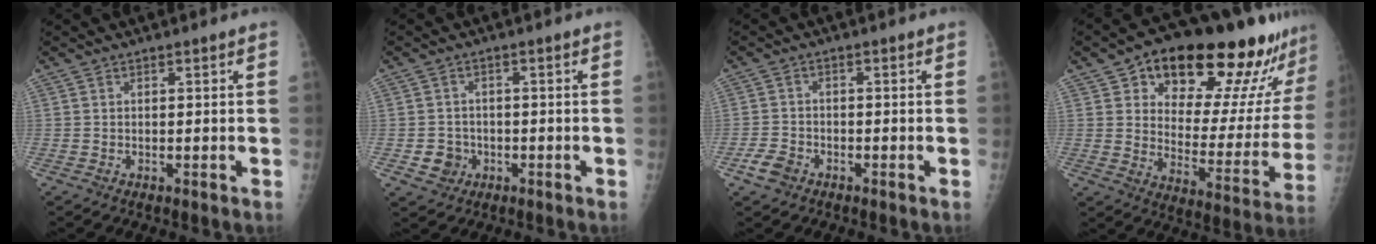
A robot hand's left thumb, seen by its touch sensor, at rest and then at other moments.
{"total": 4.0, "force": [-1.2, 3.7, 1.1], "torque": [0.001, 0.008, -0.016]}
{"total": 3.6, "force": [-2.1, 2.5, 1.6], "torque": [-0.028, 0.009, -0.039]}
{"total": 26.0, "force": [17.6, 10.4, 16.1], "torque": [-0.185, -0.060, 0.245]}